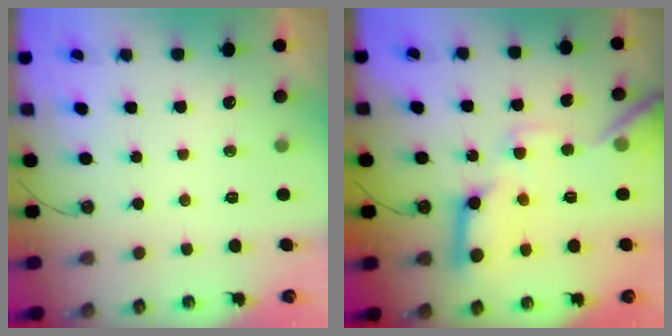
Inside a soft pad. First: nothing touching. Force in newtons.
{"total": 17.2, "press": 17.1, "slide": 2.1}